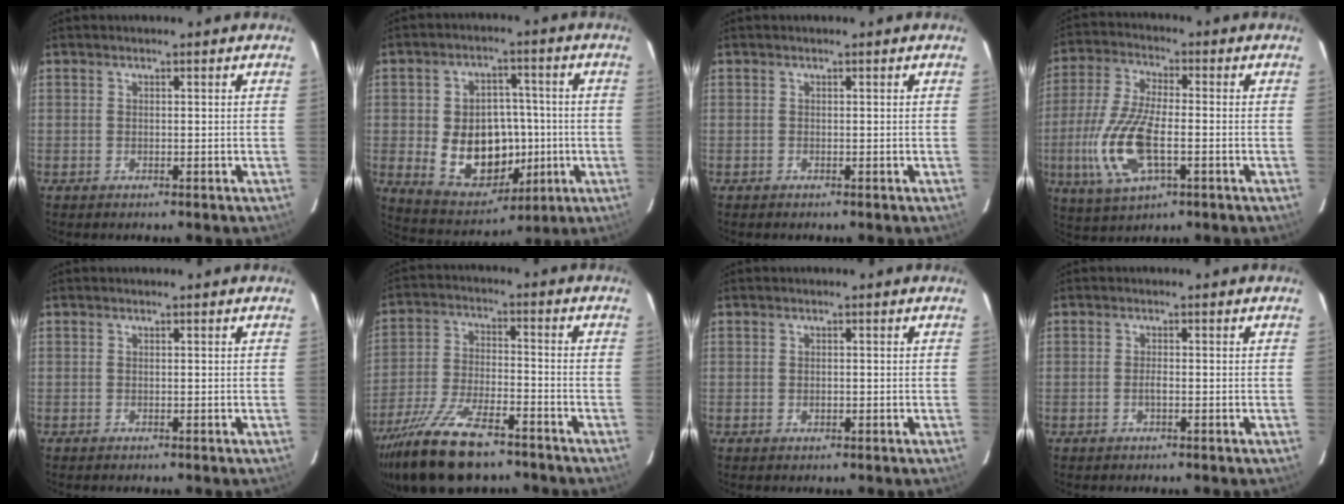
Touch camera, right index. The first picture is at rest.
{"total": 14.7, "force": [-2.1, 11.2, 9.3], "torque": [-0.190, 0.009, -0.005]}
{"total": 0.0}
{"total": 14.5, "force": [-3.6, 5.7, 12.9], "torque": [-0.282, -0.009, -0.069]}
{"total": 0.0}
{"total": 17.3, "force": [-13.0, 5.6, 9.9], "torque": [-0.212, -0.035, -0.232]}
{"total": 0.9, "force": [-0.1, 0.8, 0.4], "torque": [-0.006, 0.001, -0.001]}
{"total": 1.0, "force": [-0.5, 0.3, 0.8], "torque": [-0.017, 0.001, -0.009]}